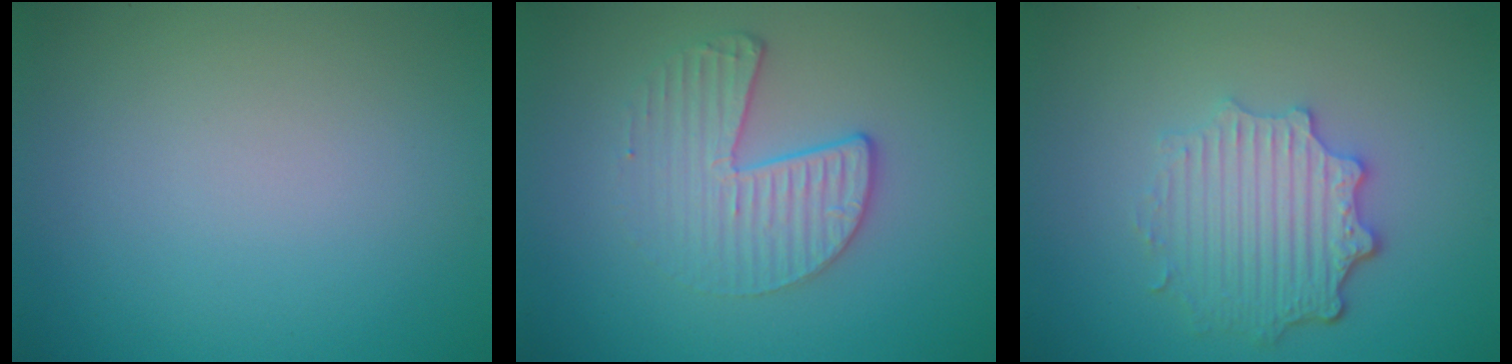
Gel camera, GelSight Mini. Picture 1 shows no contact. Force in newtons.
{"total": 3.5, "press": 2.8, "slide": 2.0}
{"total": 4.6, "press": 3.6, "slide": 2.8}